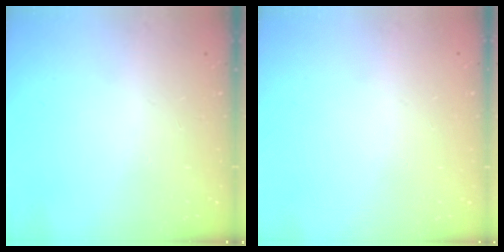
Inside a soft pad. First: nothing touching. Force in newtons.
{"total": 0.0}